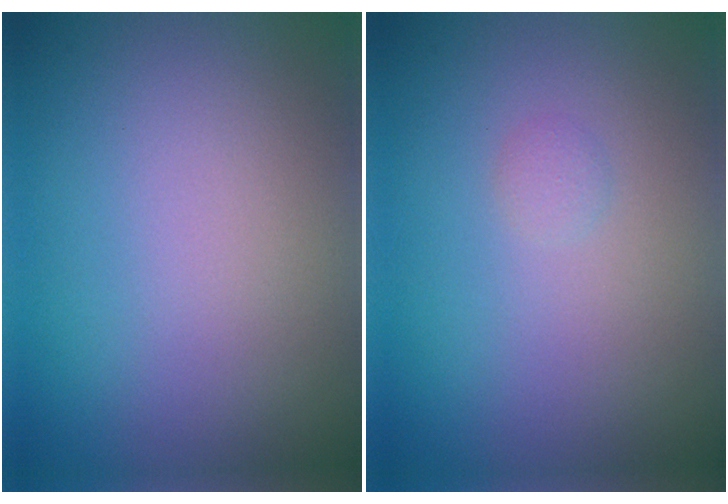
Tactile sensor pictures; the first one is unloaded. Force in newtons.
{"total": 0.5, "press": 0.5, "slide": 0.0}